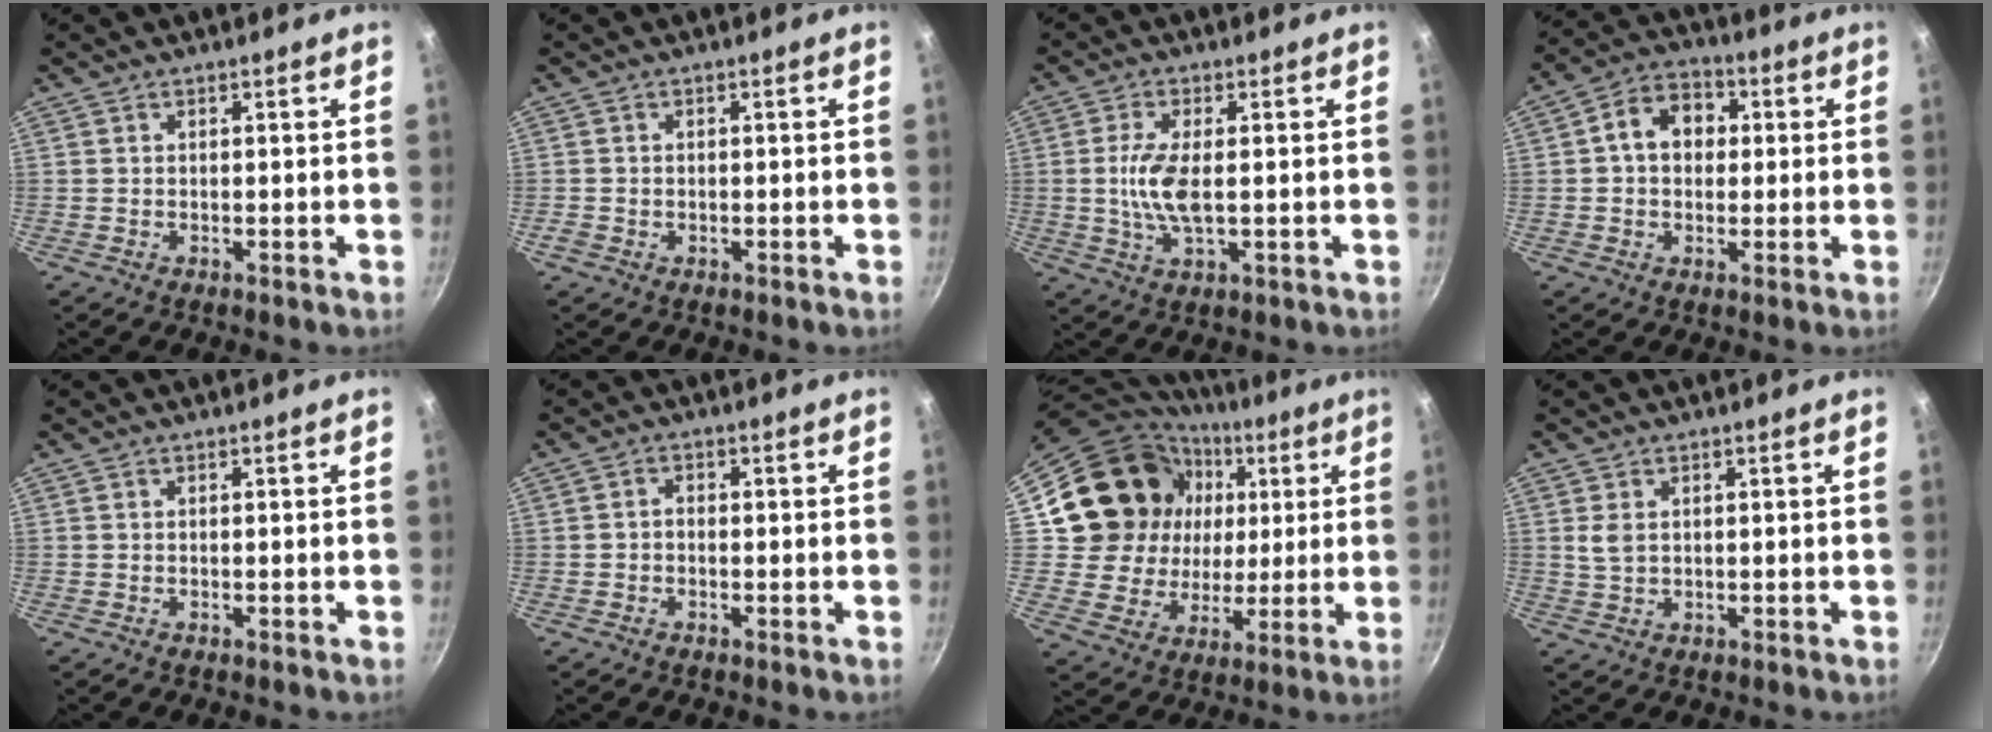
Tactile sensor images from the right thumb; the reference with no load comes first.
{"total": 1.2, "force": [-0.5, 0.9, 0.6], "torque": [-0.012, 0.001, -0.009]}
{"total": 7.3, "force": [0.1, 2.7, 6.7], "torque": [-0.145, -0.002, -0.001]}
{"total": 9.0, "force": [1.2, 7.0, 5.5], "torque": [-0.056, 0.021, 0.003]}
{"total": 0.0}
{"total": 1.4, "force": [-0.5, 1.1, 0.8], "torque": [-0.011, 0.008, -0.011]}
{"total": 21.9, "force": [6.1, 18.8, 9.4], "torque": [-0.163, 0.010, 0.114]}
{"total": 2.5, "force": [0.7, 1.6, 1.8], "torque": [-0.034, -0.003, 0.016]}